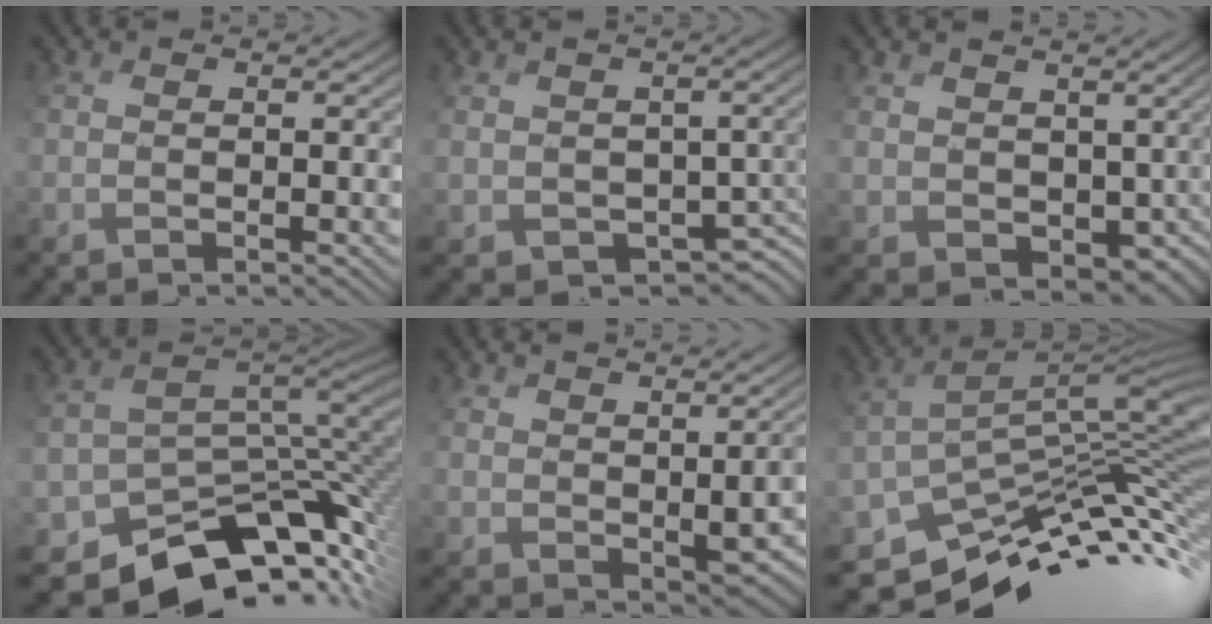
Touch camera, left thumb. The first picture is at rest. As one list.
[{"total": 2.9, "force": [-0.5, 2.7, 0.7], "torque": [-0.023, -0.018, 0.003]}, {"total": 3.5, "force": [1.2, 3.2, 0.7], "torque": [-0.033, -0.023, 0.037]}, {"total": 10.8, "force": [-7.7, 6.4, 4.1], "torque": [-0.097, -0.034, -0.100]}, {"total": 2.2, "force": [1.0, 1.2, 1.6], "torque": [-0.031, -0.011, 0.034]}, {"total": 10.3, "force": [-6.7, 3.4, 7.0], "torque": [-0.147, -0.012, -0.110]}]